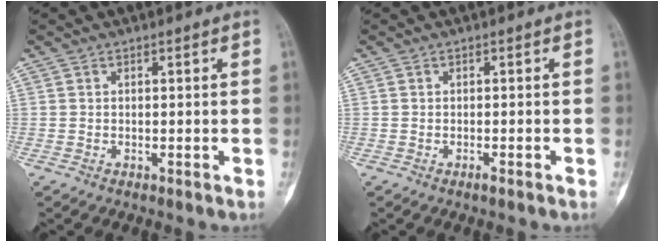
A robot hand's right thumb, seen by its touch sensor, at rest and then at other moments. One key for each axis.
{"total": 0.9, "fx": -0.7, "fy": 0.1, "fz": 0.6, "tx": -0.015, "ty": 0.000, "tz": -0.012}